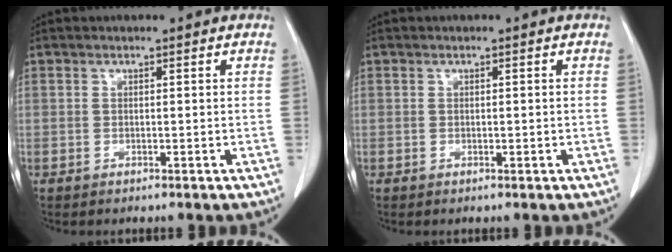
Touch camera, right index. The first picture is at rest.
{"total": 0.0}